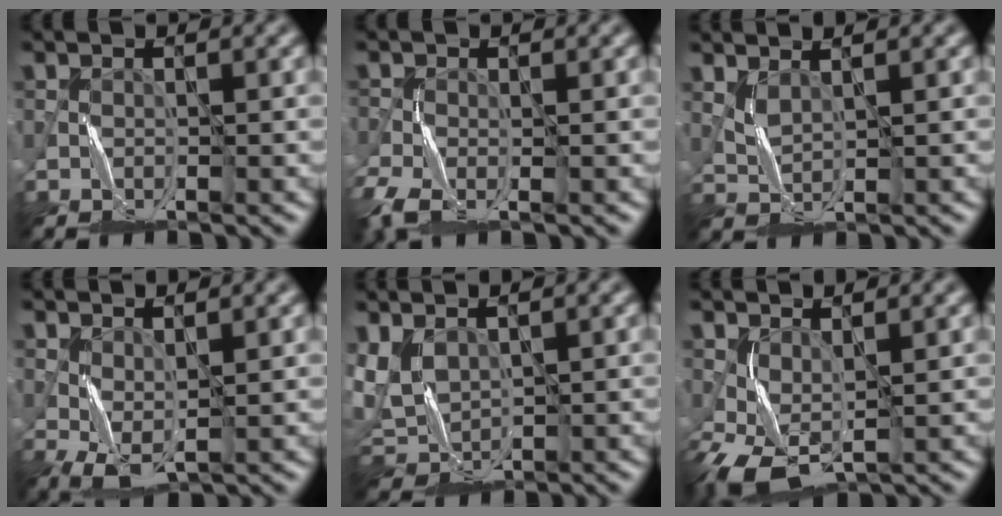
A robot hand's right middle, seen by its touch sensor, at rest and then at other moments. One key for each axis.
{"total": 4.1, "fx": -2.4, "fy": 2.0, "fz": 2.7, "tx": -0.074, "ty": -0.011, "tz": -0.055}
{"total": 1.3, "fx": 1.1, "fy": 0.1, "fz": 0.8, "tx": -0.027, "ty": -0.004, "tz": 0.029}
{"total": 2.7, "fx": 0.4, "fy": 1.1, "fz": 2.4, "tx": -0.065, "ty": -0.001, "tz": 0.010}
{"total": 3.5, "fx": 1.6, "fy": 2.3, "fz": 2.2, "tx": -0.069, "ty": 0.002, "tz": 0.035}
{"total": 4.4, "fx": -0.1, "fy": 2.3, "fz": 3.7, "tx": -0.098, "ty": 0.000, "tz": 0.002}